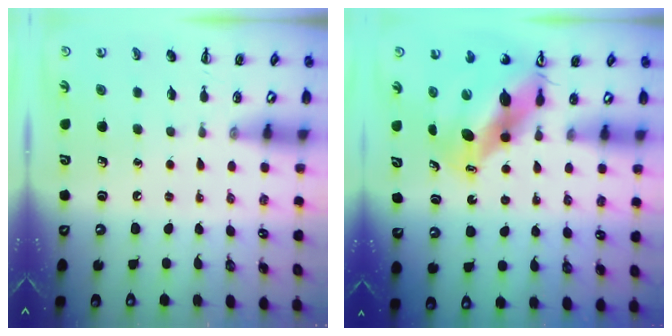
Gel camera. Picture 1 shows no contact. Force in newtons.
{"total": 10.6, "press": 10.2, "slide": 3.0}